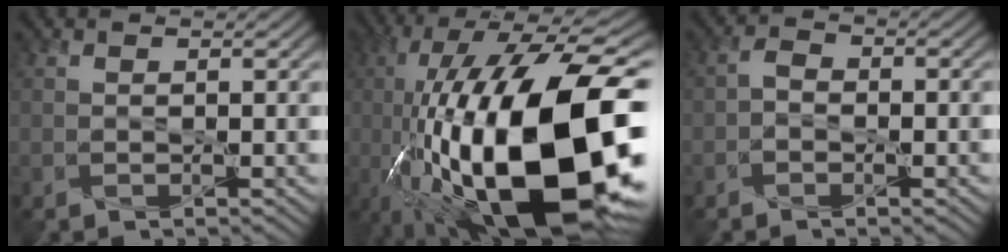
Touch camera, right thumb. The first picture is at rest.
{"total": 23.2, "force": [-5.4, 8.5, 20.9], "torque": [-0.386, -0.001, -0.087]}
{"total": 2.2, "force": [-0.8, 1.6, 1.3], "torque": [-0.021, 0.005, -0.019]}